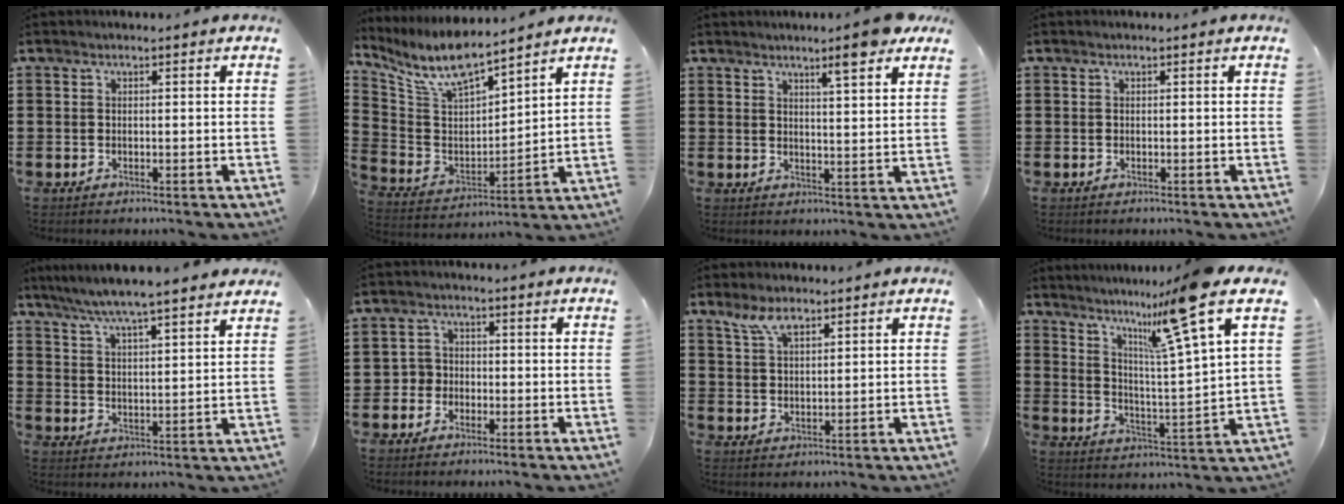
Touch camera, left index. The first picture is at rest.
{"total": 9.2, "force": [7.8, 2.3, 4.4], "torque": [-0.121, -0.045, 0.136]}
{"total": 6.5, "force": [5.3, 0.4, 3.8], "torque": [-0.062, -0.021, 0.087]}
{"total": 0.0}
{"total": 5.7, "force": [5.2, -0.5, 2.2], "torque": [-0.063, -0.029, 0.089]}
{"total": 2.9, "force": [-1.8, 2.2, 0.3], "torque": [-0.017, 0.006, -0.042]}
{"total": 4.5, "force": [3.1, 1.9, 2.7], "torque": [-0.062, 0.004, 0.057]}
{"total": 11.0, "force": [8.3, -1.2, 7.2], "torque": [-0.133, -0.047, 0.121]}